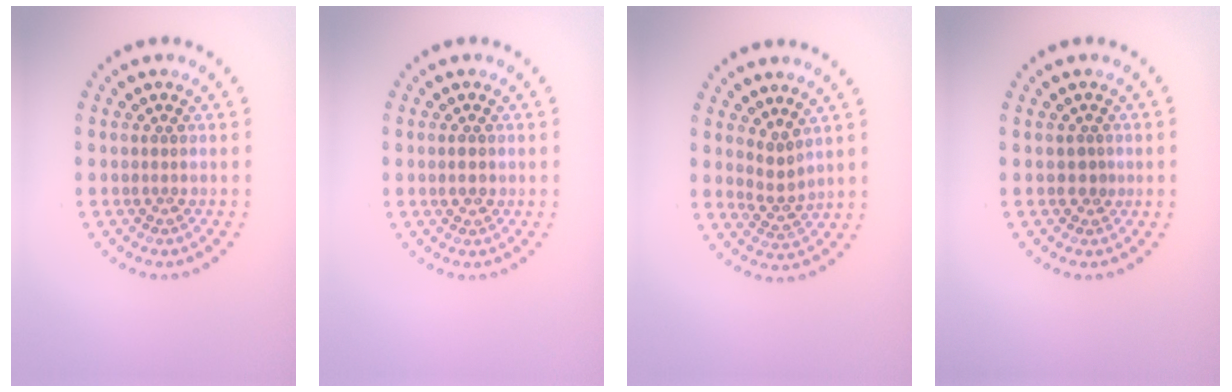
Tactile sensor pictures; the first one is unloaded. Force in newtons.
{"total": 0.8, "press": 0.8, "slide": 0.0}
{"total": 2.0, "press": 1.6, "slide": 1.3}
{"total": 1.1, "press": 0.9, "slide": 0.7}